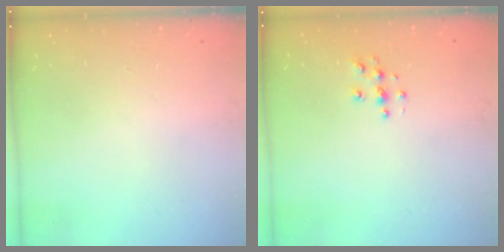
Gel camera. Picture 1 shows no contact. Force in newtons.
{"total": 4.6, "press": 4.6, "slide": 0.2}